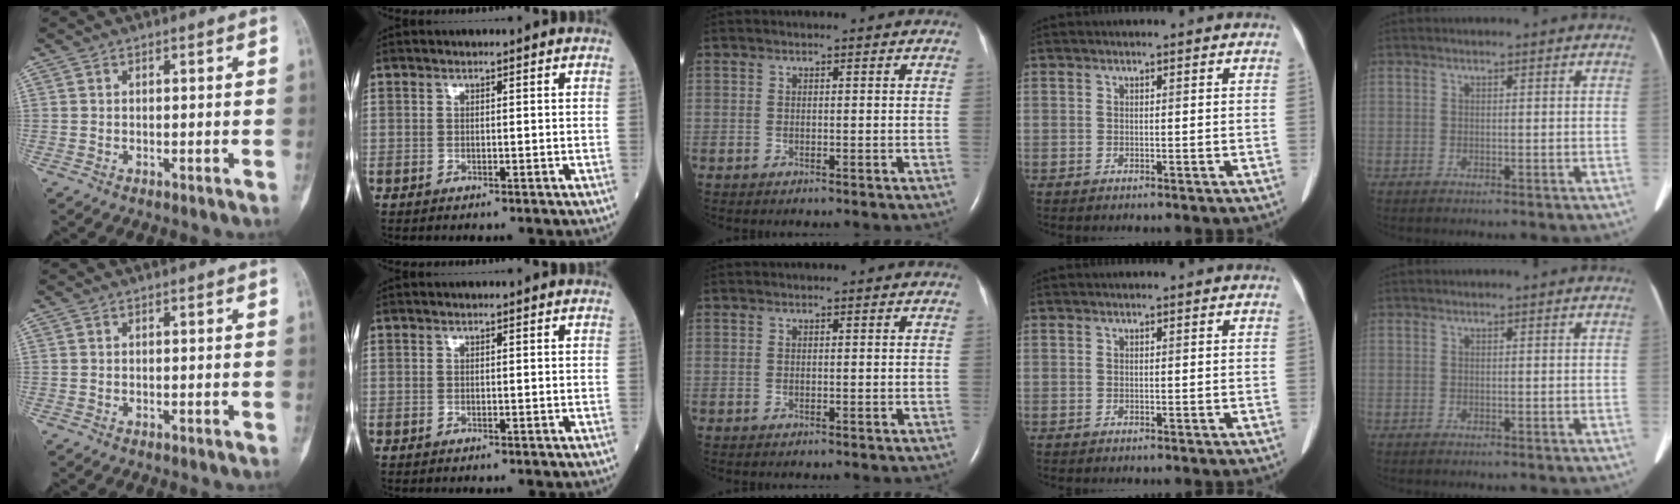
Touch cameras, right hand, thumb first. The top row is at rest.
{}